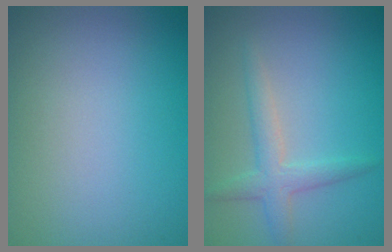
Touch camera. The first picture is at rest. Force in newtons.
{"total": 2.5, "press": 2.5, "slide": 0.1}